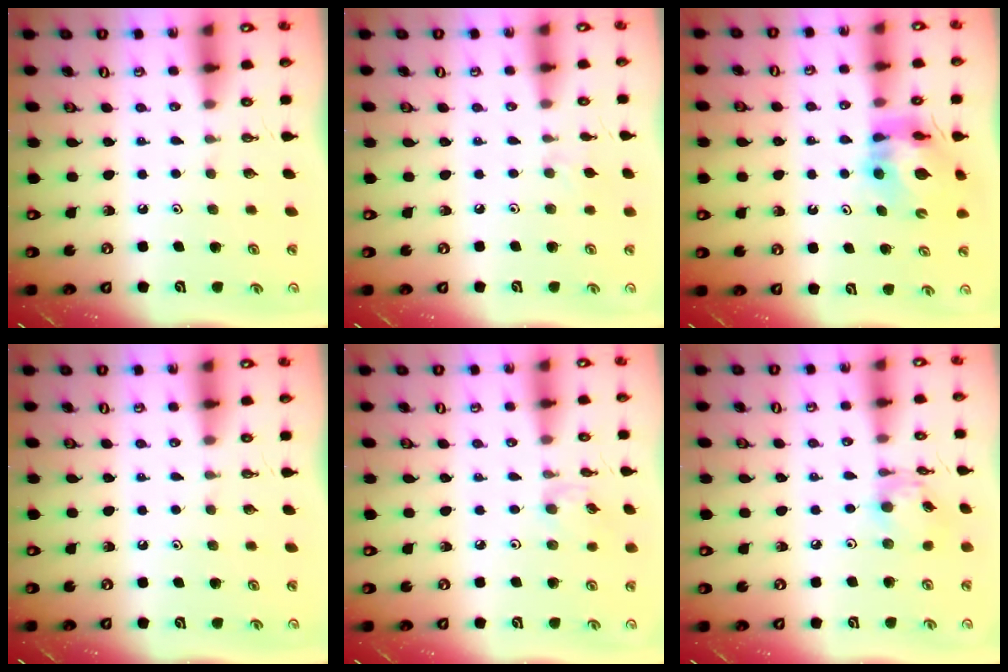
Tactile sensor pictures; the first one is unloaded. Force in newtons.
{"total": 4.8, "press": 4.7, "slide": 0.7}
{"total": 11.1, "press": 11.1, "slide": 1.2}
{"total": 0.0}
{"total": 2.5, "press": 2.5, "slide": 0.3}
{"total": 10.6, "press": 10.6, "slide": 0.9}